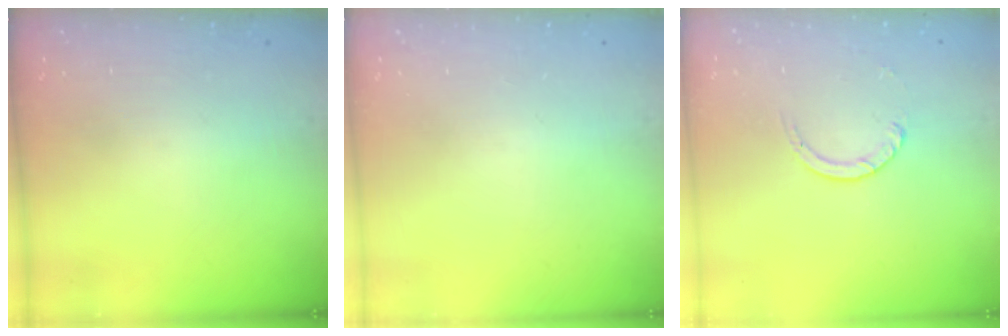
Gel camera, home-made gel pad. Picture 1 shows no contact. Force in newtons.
{"total": 0.0}
{"total": 2.7, "press": 2.7, "slide": 0.3}